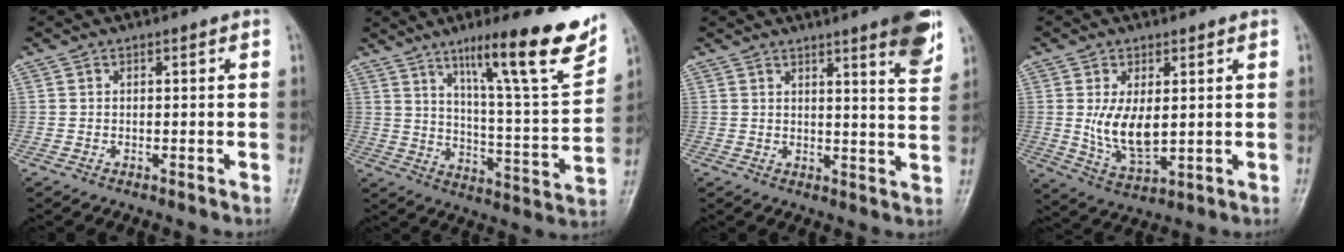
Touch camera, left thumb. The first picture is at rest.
{"total": 20.1, "force": [12.5, 2.8, 15.4], "torque": [-0.201, -0.062, 0.193]}
{"total": 8.8, "force": [5.4, 0.9, 6.9], "torque": [-0.078, -0.030, 0.066]}
{"total": 8.4, "force": [0.9, 4.5, 7.1], "torque": [-0.122, -0.019, 0.032]}